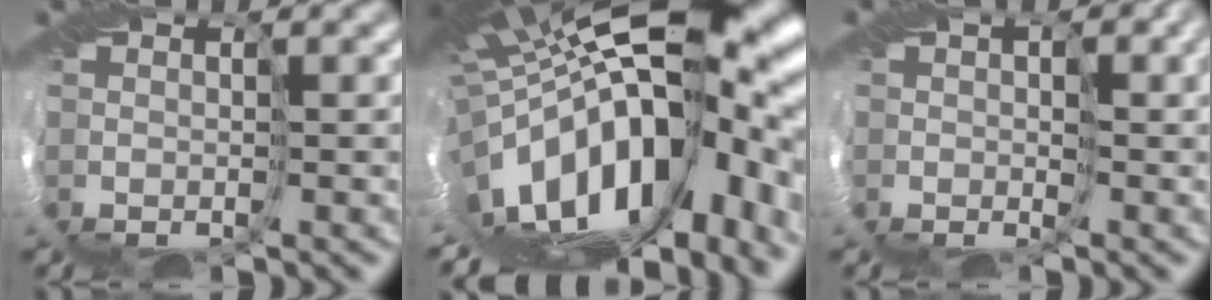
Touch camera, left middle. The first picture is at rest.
{"total": 19.7, "force": [-4.2, 9.8, 16.5], "torque": [-0.274, -0.031, -0.080]}
{"total": 1.7, "force": [-0.3, 1.1, 1.2], "torque": [-0.014, -0.004, -0.009]}